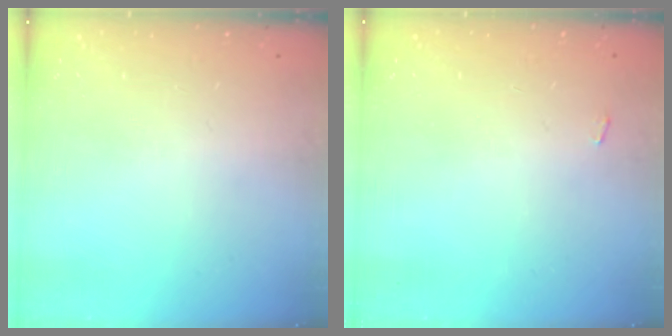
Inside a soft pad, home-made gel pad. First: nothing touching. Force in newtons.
{"total": 2.2, "press": 2.2, "slide": 0.3}